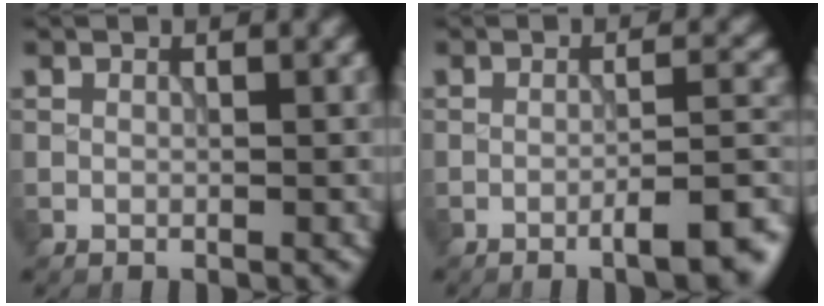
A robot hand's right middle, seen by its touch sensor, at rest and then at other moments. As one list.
[{"total": 6.2, "force": [-3.6, 1.4, 4.9], "torque": [-0.056, 0.007, -0.049]}]